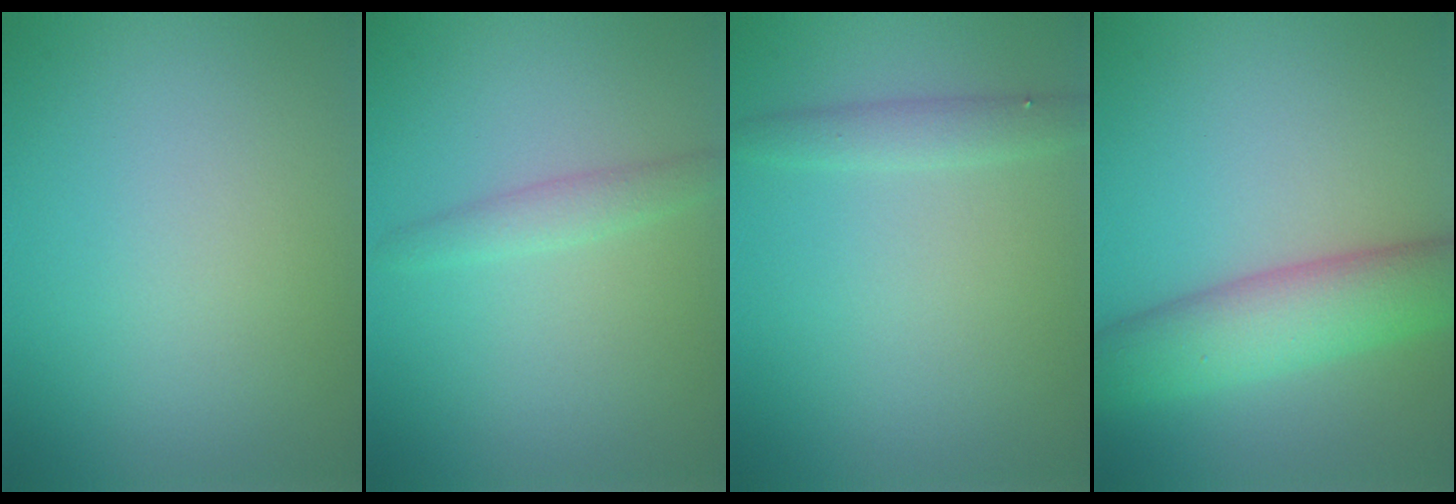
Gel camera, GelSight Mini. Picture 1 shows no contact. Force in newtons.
{"total": 1.5, "press": 1.5, "slide": 0.0}
{"total": 1.6, "press": 1.6, "slide": 0.0}
{"total": 6.9, "press": 6.9, "slide": 0.1}